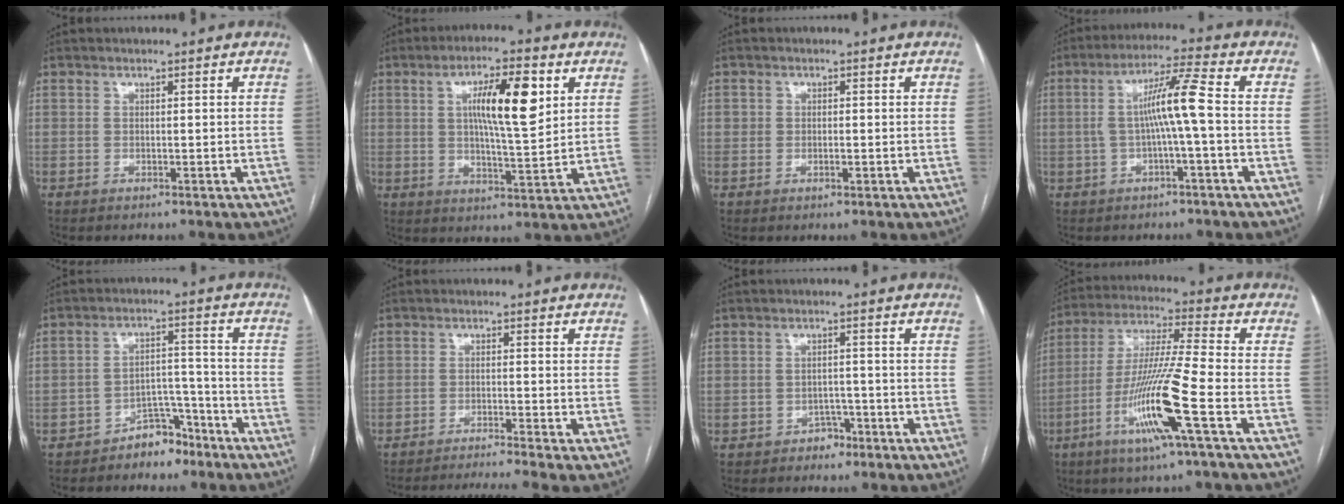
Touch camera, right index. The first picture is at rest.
{"total": 11.0, "force": [3.5, 2.0, 10.3], "torque": [-0.173, 0.005, 0.056]}
{"total": 1.5, "force": [-0.2, 1.1, 1.0], "torque": [-0.017, 0.003, -0.001]}
{"total": 7.7, "force": [-0.5, -0.4, 7.7], "torque": [-0.141, 0.023, -0.008]}
{"total": 5.8, "force": [-4.5, 3.2, 1.7], "torque": [-0.018, 0.023, -0.071]}
{"total": 5.4, "force": [-4.6, -1.5, 2.4], "torque": [-0.029, -0.007, -0.070]}
{"total": 2.5, "force": [-1.6, 1.9, 0.4], "torque": [-0.001, 0.009, -0.024]}
{"total": 14.3, "force": [-5.7, -1.0, 13.1], "torque": [-0.263, -0.016, -0.112]}